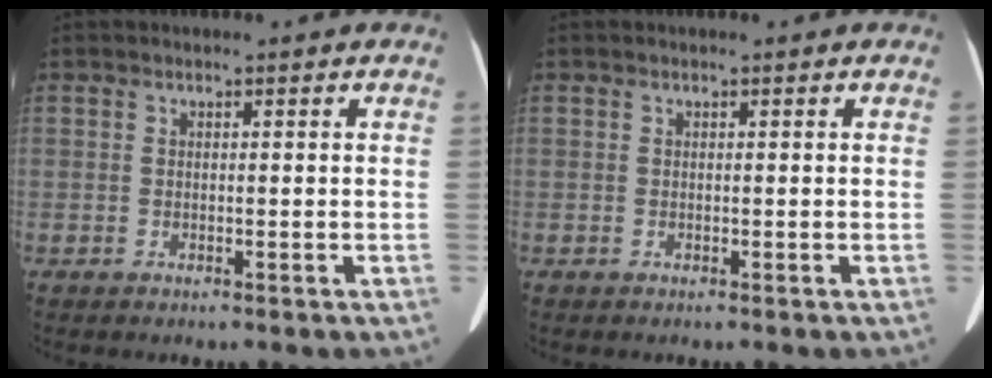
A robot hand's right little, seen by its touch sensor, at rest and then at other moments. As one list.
[{"total": 0.0}]